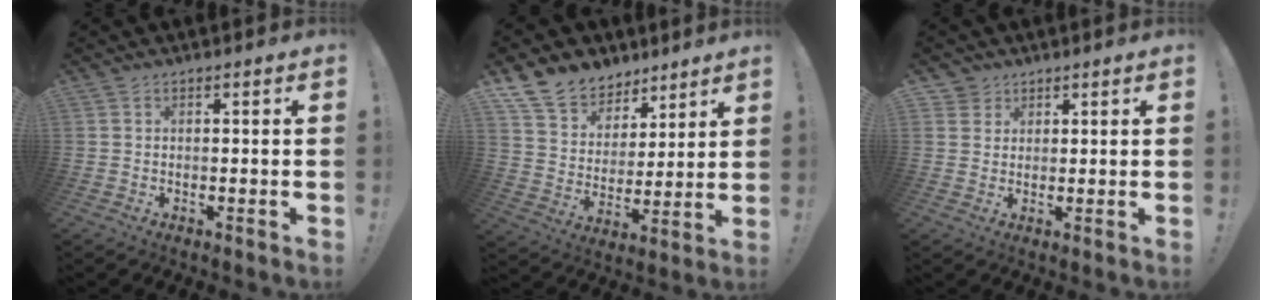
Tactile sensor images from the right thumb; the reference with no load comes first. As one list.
[{"total": 12.2, "force": [9.1, 7.7, 2.7], "torque": [-0.056, -0.067, 0.177]}, {"total": 3.3, "force": [2.1, 2.5, 0.1], "torque": [-0.003, -0.010, 0.039]}]